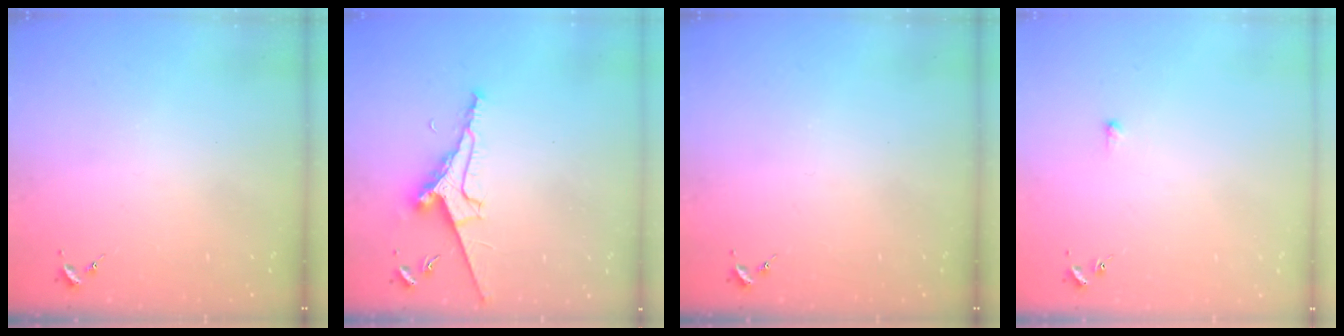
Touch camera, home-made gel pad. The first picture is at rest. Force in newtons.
{"total": 8.9, "press": 8.9, "slide": 1.1}
{"total": 0.0}
{"total": 2.9, "press": 2.8, "slide": 0.6}